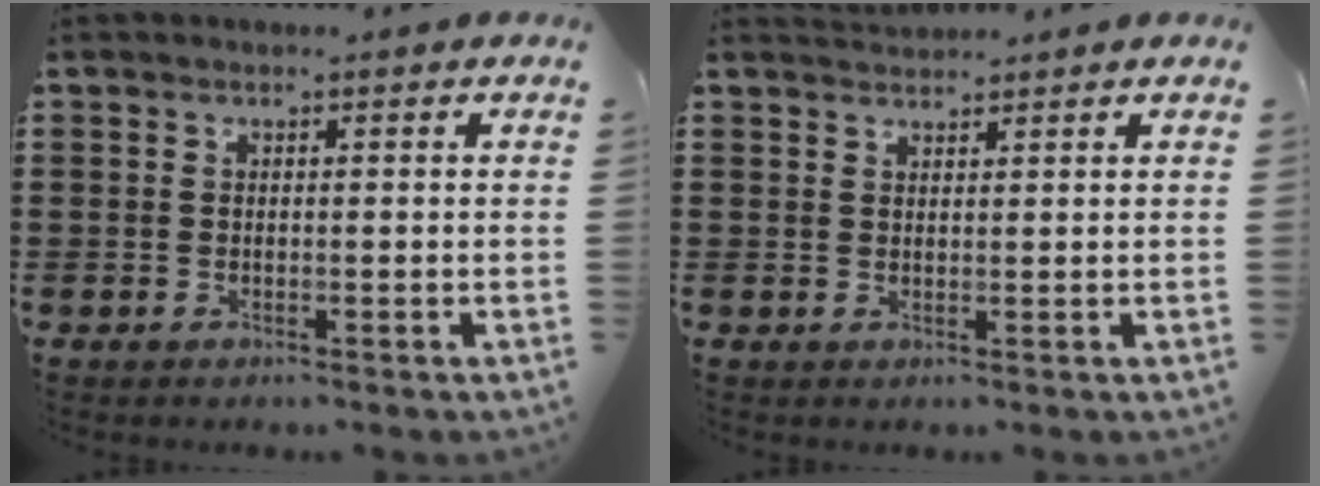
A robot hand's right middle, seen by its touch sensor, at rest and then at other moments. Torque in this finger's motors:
{"motor_torque": [-0.07, -0.08, -0.05, -0.03]}